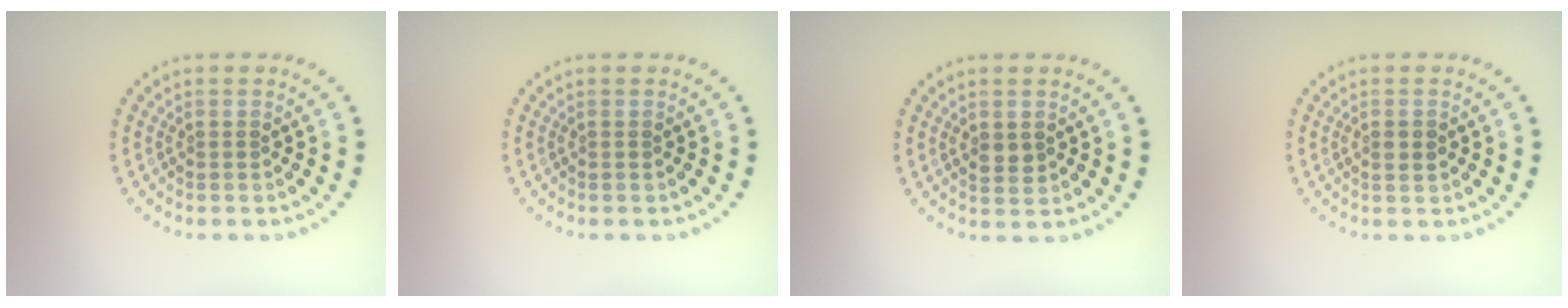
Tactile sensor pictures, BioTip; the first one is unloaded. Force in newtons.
{"total": 0.0}
{"total": 1.6, "press": 1.6, "slide": 0.2}
{"total": 1.2, "press": 1.1, "slide": 0.3}